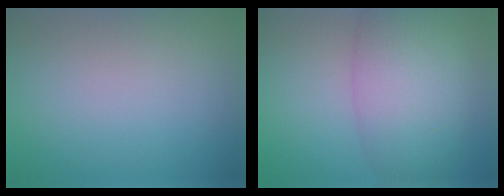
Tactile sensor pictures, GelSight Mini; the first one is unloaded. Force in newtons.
{"total": 7.7, "press": 7.6, "slide": 0.6}